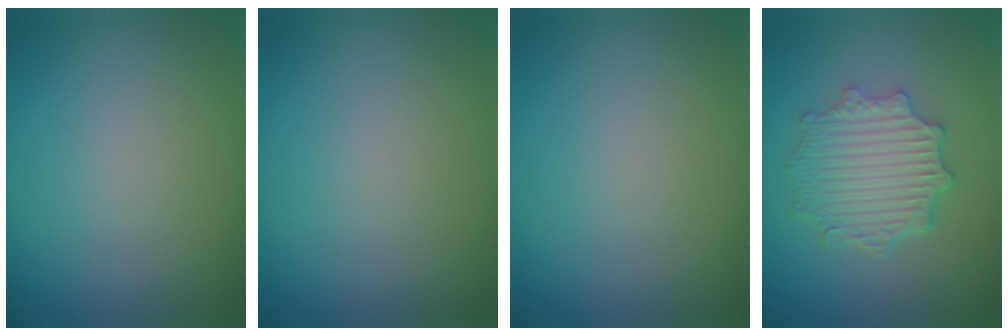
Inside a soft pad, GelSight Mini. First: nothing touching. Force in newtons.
{"total": 0.0}
{"total": 0.0}
{"total": 4.8, "press": 3.8, "slide": 2.8}